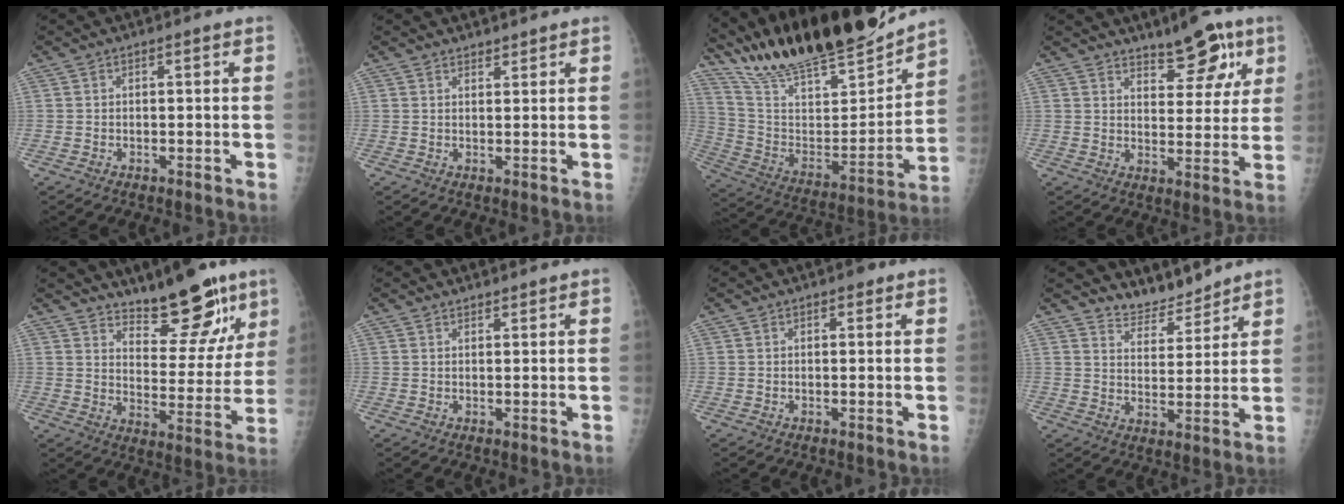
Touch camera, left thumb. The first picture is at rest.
{"total": 1.6, "force": [1.5, 0.5, 0.2], "torque": [0.008, -0.011, 0.023]}
{"total": 25.5, "force": [23.2, 4.2, 9.7], "torque": [-0.142, -0.104, 0.389]}
{"total": 10.3, "force": [6.5, 4.3, 6.6], "torque": [-0.058, -0.034, 0.096]}
{"total": 14.6, "force": [10.9, 5.3, 8.1], "torque": [-0.064, -0.080, 0.169]}
{"total": 1.2, "force": [1.2, 0.3, 0.2], "torque": [0.003, -0.008, 0.019]}
{"total": 1.5, "force": [0.9, 0.9, 0.9], "torque": [-0.004, -0.001, 0.007]}
{"total": 6.2, "force": [6.1, 1.5, 0.1], "torque": [0.015, -0.049, 0.113]}